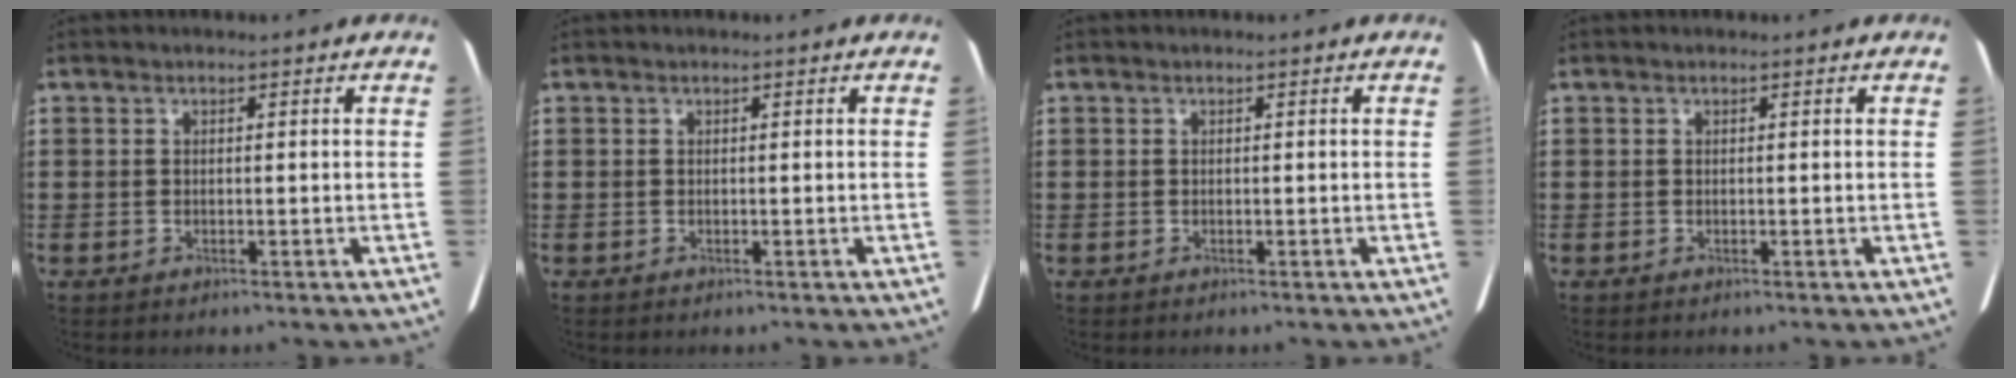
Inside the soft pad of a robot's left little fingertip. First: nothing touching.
{"total": 0.0}
{"total": 0.0}
{"total": 0.0}